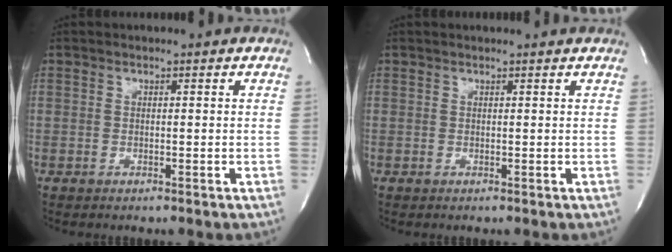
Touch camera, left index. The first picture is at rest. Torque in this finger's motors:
{"motor_torque": [0.79, -1.34, 0.05, 0.05]}